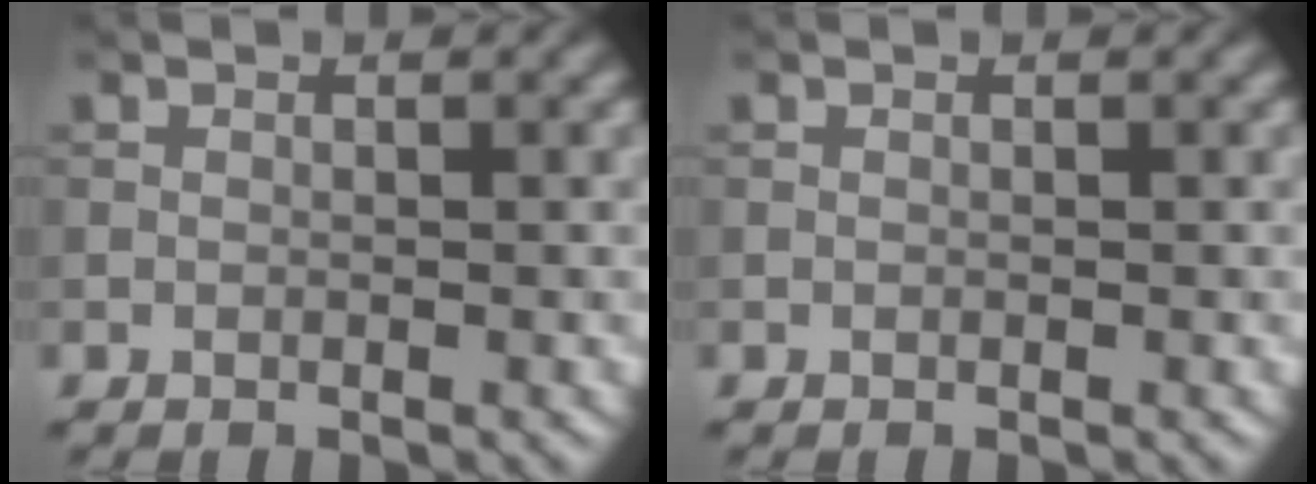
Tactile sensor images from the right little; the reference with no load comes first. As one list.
[{"total": 0.0}]